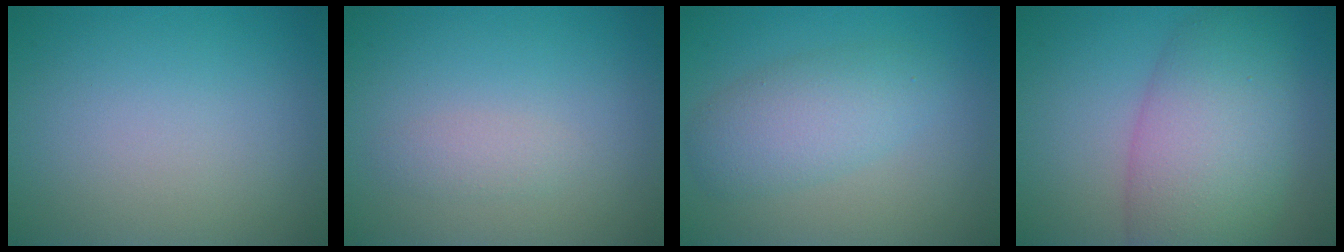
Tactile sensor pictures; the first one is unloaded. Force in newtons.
{"total": 1.2, "press": 1.2, "slide": 0.1}
{"total": 4.0, "press": 4.0, "slide": 0.1}
{"total": 8.5, "press": 8.5, "slide": 0.2}